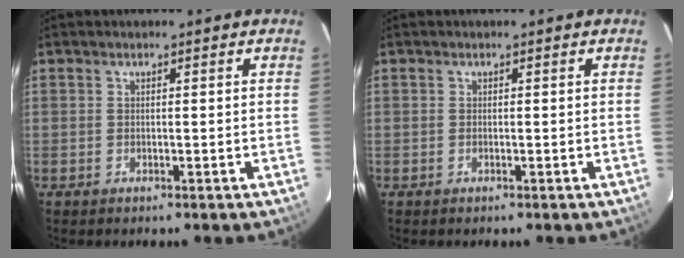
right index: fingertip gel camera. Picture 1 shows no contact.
{"total": 0.0}